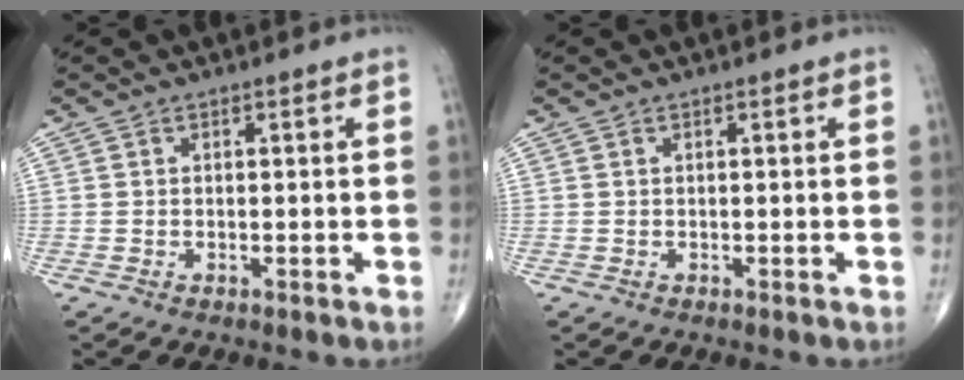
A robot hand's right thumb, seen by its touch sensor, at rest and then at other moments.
{"total": 0.0}